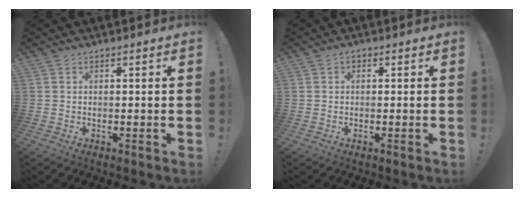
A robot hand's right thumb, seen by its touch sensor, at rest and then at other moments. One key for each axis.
{"total": 0.8, "fx": -0.1, "fy": 0.7, "fz": 0.4, "tx": 0.001, "ty": 0.000, "tz": -0.005}